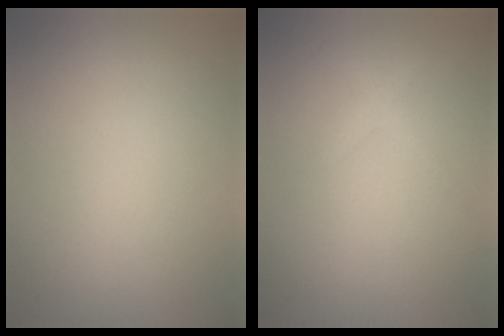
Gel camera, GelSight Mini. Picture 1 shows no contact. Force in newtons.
{"total": 1.1, "press": 1.1, "slide": 0.0}